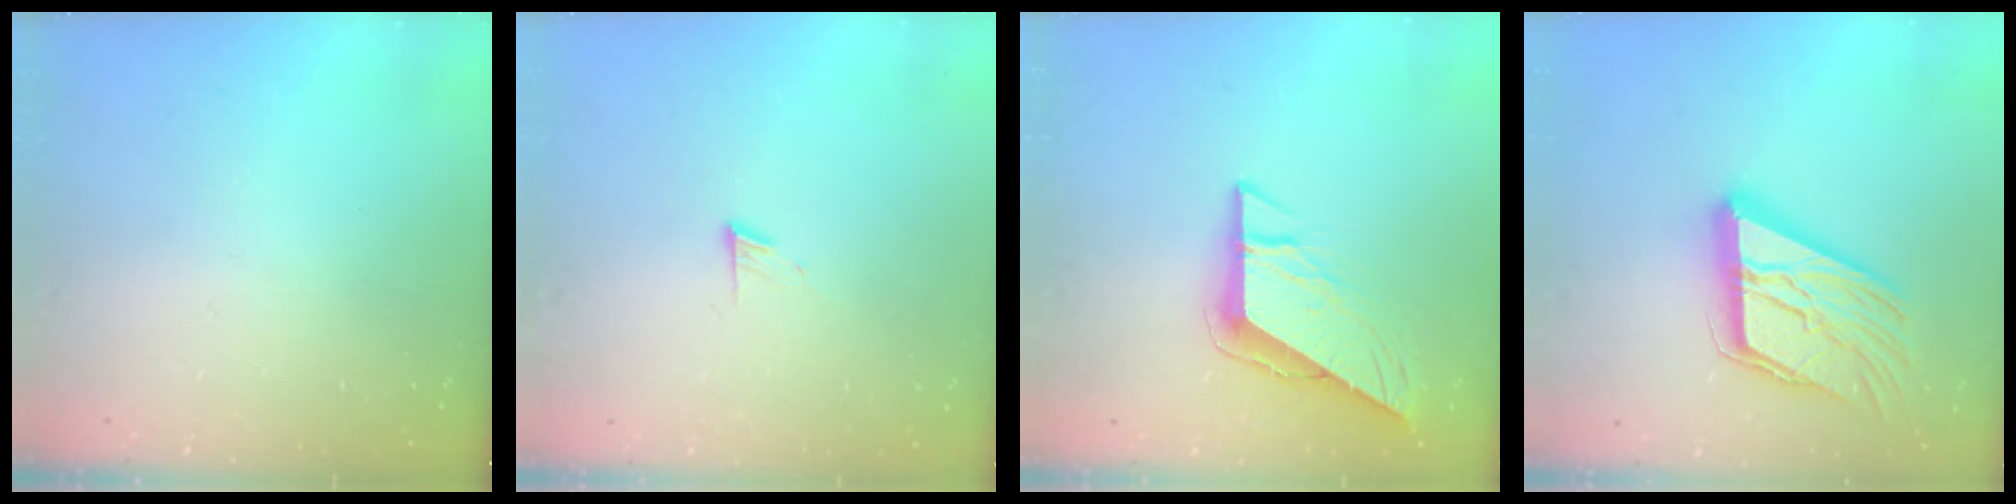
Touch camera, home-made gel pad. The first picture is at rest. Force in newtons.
{"total": 5.1, "press": 5.1, "slide": 0.6}
{"total": 8.8, "press": 8.7, "slide": 0.8}
{"total": 20.2, "press": 20.1, "slide": 2.1}